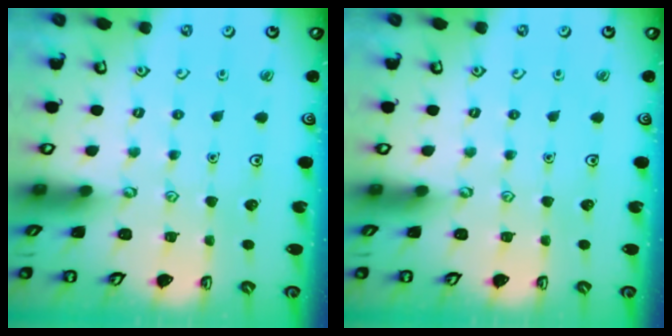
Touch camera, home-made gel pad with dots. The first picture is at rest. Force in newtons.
{"total": 0.0}